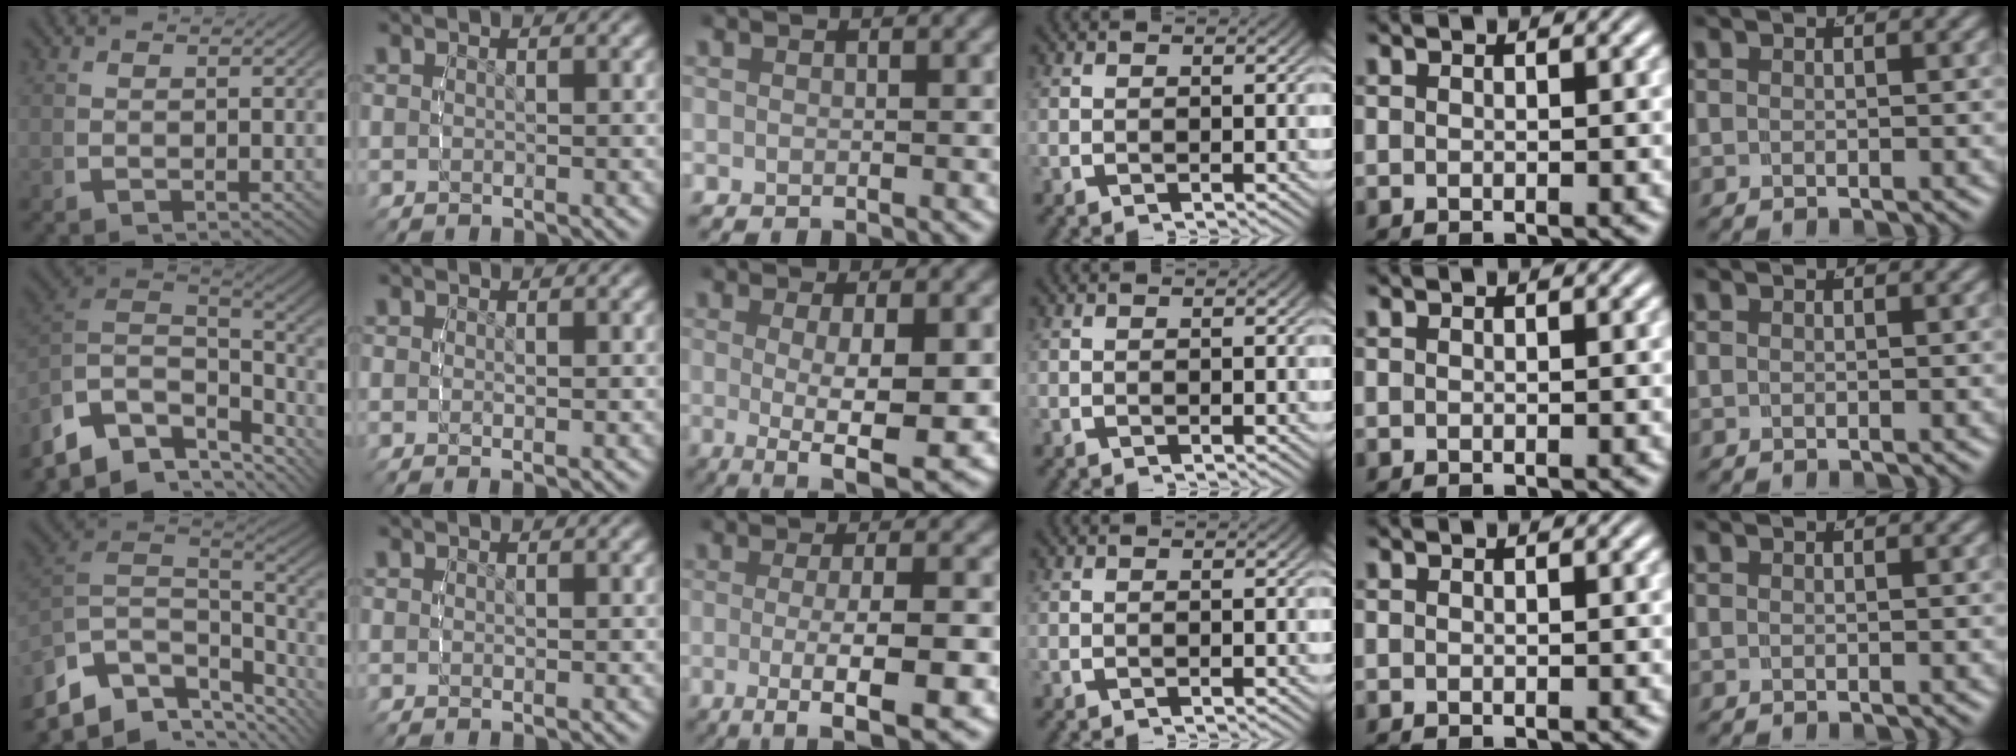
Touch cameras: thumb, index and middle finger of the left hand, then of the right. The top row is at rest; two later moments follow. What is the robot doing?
{"motion": "lift_and_place", "object": "bandage"}